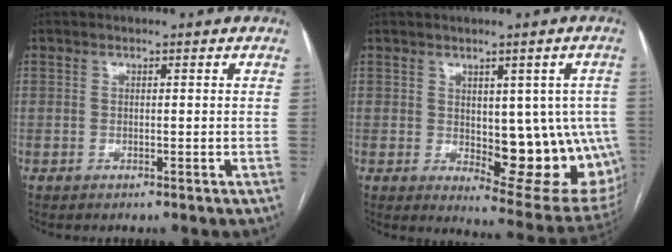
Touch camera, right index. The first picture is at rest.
{"total": 14.4, "force": [-1.4, 6.2, 13.0], "torque": [-0.117, 0.001, 0.001]}